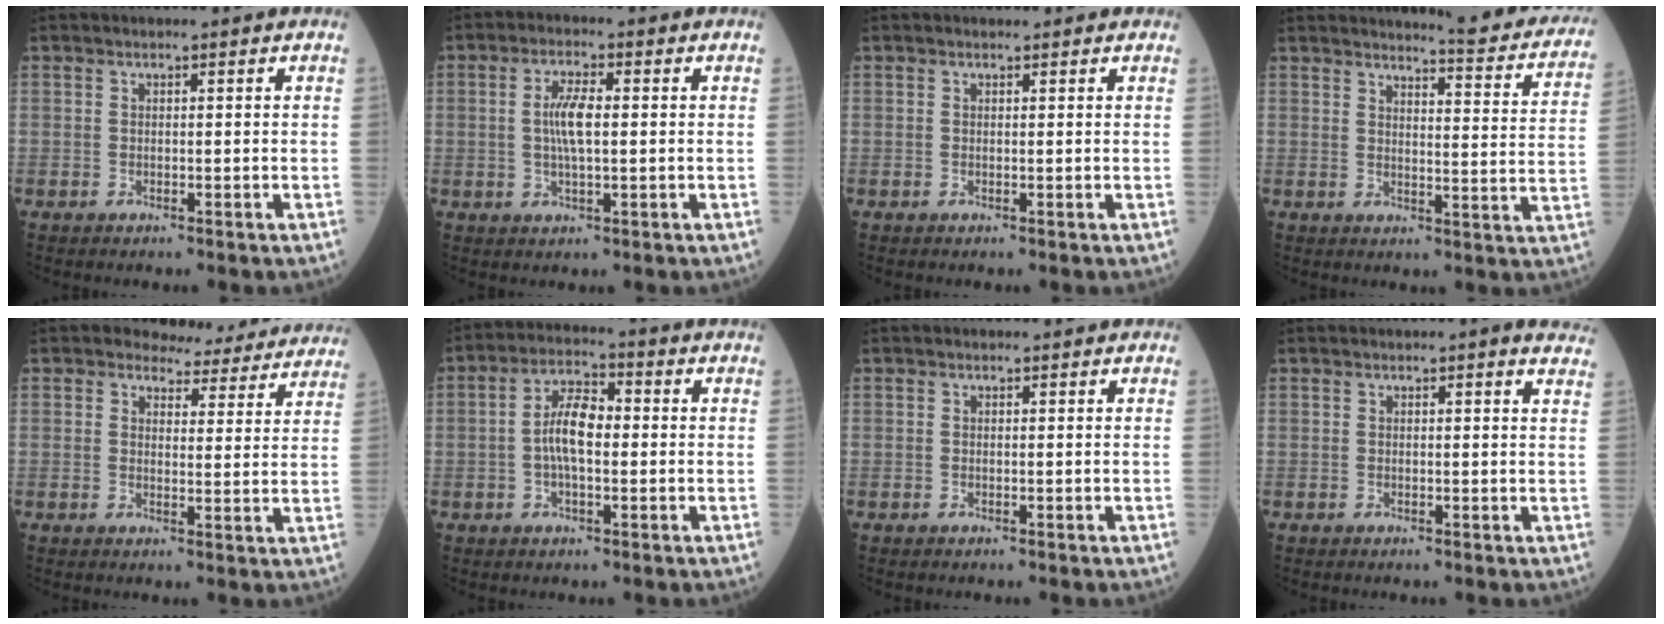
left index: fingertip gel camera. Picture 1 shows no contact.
{"total": 5.0, "force": [0.2, 1.1, 4.9], "torque": [-0.105, 0.005, 0.002]}
{"total": 0.9, "force": [0.8, 0.4, 0.2], "torque": [-0.011, 0.004, 0.009]}
{"total": 14.8, "force": [14.0, 0.7, 4.9], "torque": [-0.047, -0.074, 0.143]}
{"total": 10.7, "force": [10.1, 3.5, 1.2], "torque": [0.010, -0.008, 0.100]}
{"total": 6.9, "force": [-0.3, 2.6, 6.4], "torque": [-0.134, 0.015, -0.013]}
{"total": 0.0}
{"total": 4.1, "force": [3.5, 0.6, 2.0], "torque": [-0.016, 0.001, 0.020]}